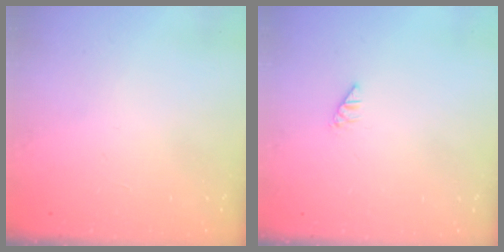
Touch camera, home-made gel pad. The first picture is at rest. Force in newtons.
{"total": 0.0}